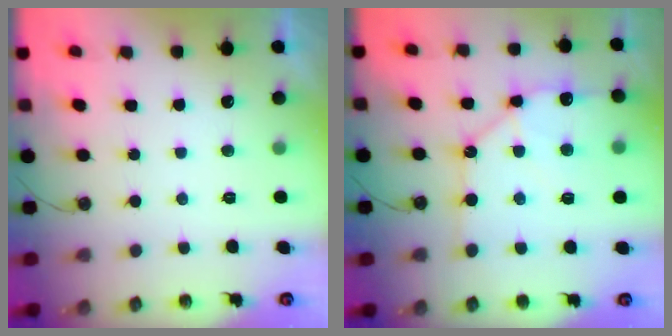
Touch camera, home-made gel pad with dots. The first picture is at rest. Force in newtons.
{"total": 12.2, "press": 12.1, "slide": 1.6}